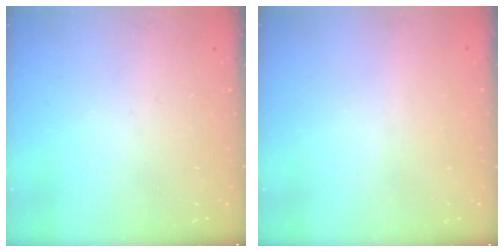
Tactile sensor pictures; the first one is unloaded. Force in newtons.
{"total": 0.9, "press": 0.9, "slide": 0.1}